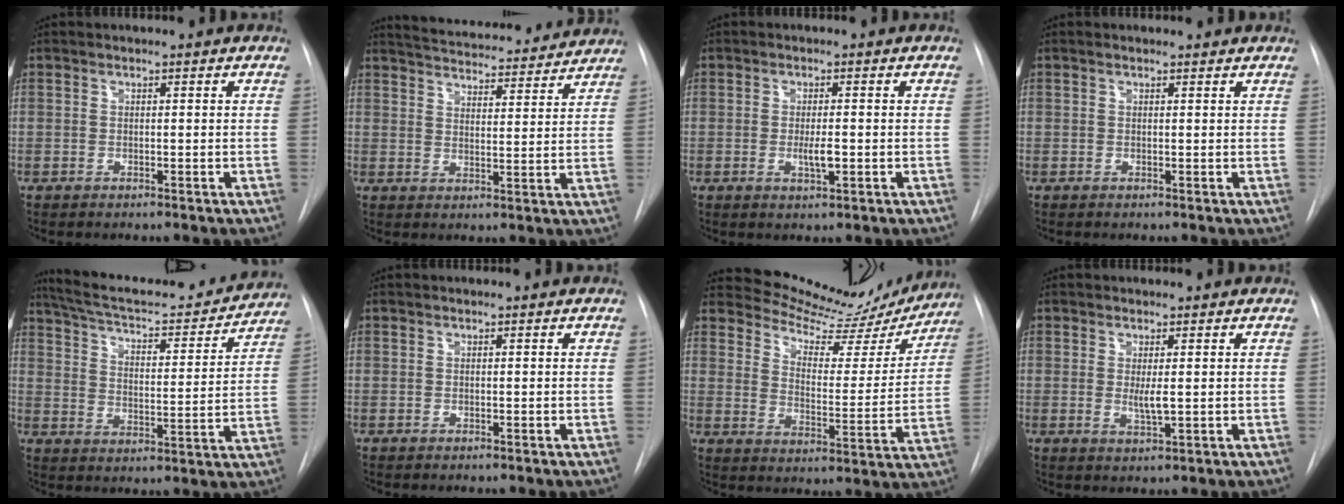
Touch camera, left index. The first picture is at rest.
{"total": 19.3, "force": [18.0, 3.6, 5.9], "torque": [-0.093, 0.008, 0.235]}
{"total": 2.6, "force": [-0.5, 0.6, 2.5], "torque": [-0.047, -0.003, -0.007]}
{"total": 2.0, "force": [1.8, 0.5, 0.5], "torque": [-0.014, 0.014, 0.018]}
{"total": 22.8, "force": [20.7, 4.4, 8.5], "torque": [-0.134, -0.010, 0.283]}
{"total": 0.0}
{"total": 17.0, "force": [16.3, 3.9, 2.8], "torque": [-0.032, -0.043, 0.205]}
{"total": 2.3, "force": [0.3, 0.3, 2.2], "torque": [-0.046, -0.008, 0.010]}